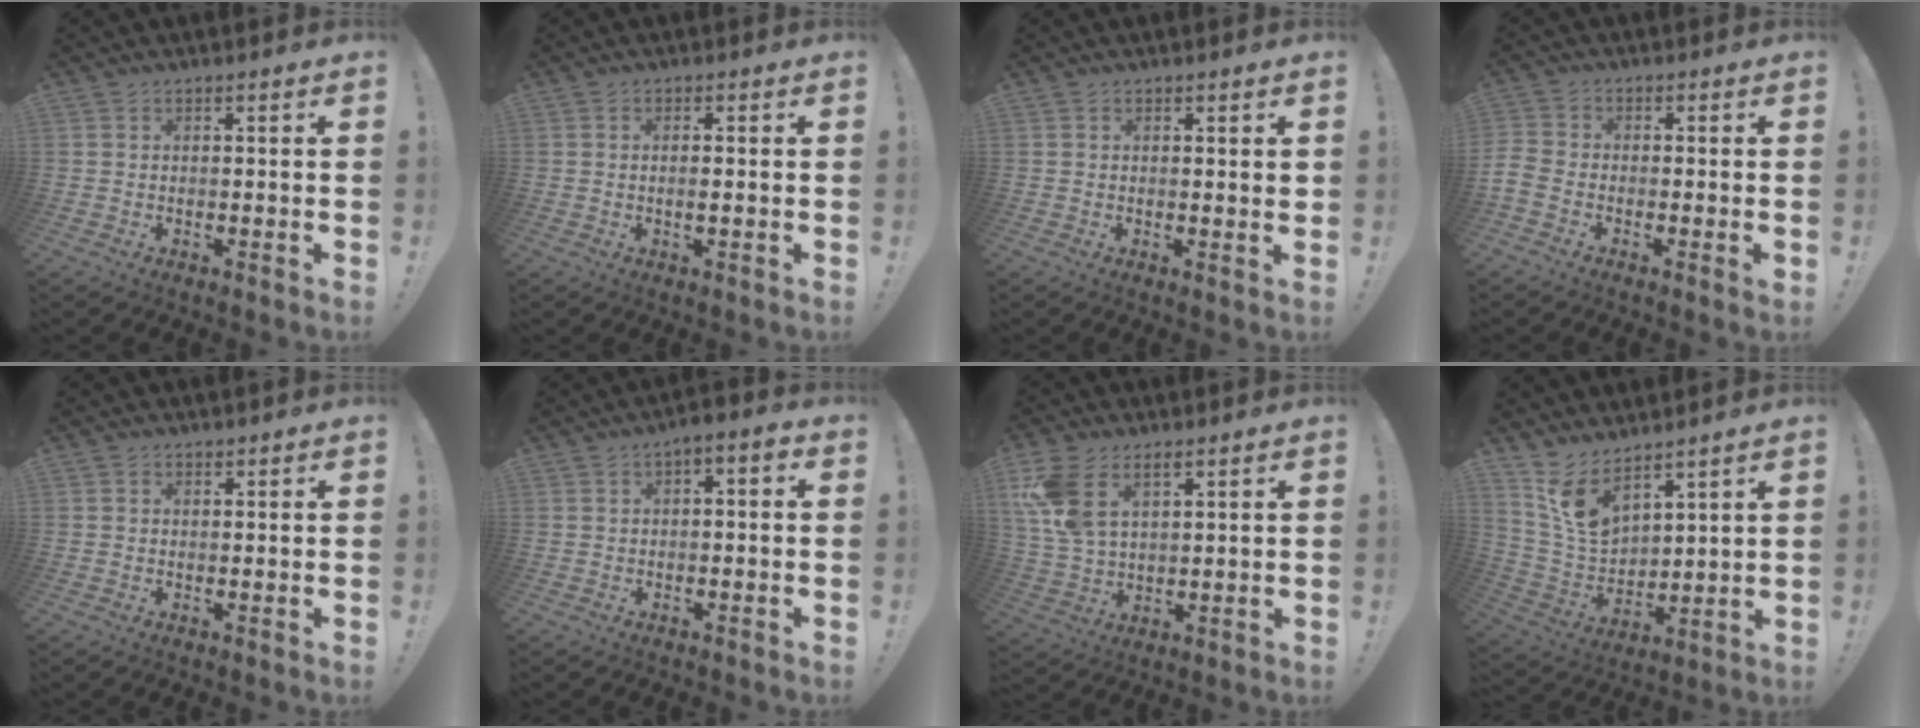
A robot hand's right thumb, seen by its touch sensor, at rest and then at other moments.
{"total": 1.9, "force": [-0.2, 0.2, 1.9], "torque": [-0.029, -0.003, -0.005]}
{"total": 1.4, "force": [0.9, 0.2, 1.0], "torque": [-0.007, -0.005, 0.012]}
{"total": 4.2, "force": [-2.1, 2.2, 2.9], "torque": [-0.065, -0.004, -0.036]}
{"total": 0.6, "force": [0.6, 0.2, 0.1], "torque": [0.003, -0.003, 0.011]}
{"total": 2.8, "force": [-1.0, 1.2, 2.3], "torque": [-0.035, 0.010, -0.022]}
{"total": 9.8, "force": [5.0, 5.5, 6.3], "torque": [-0.128, -0.014, 0.098]}
{"total": 10.9, "force": [8.4, 5.0, 4.8], "torque": [-0.094, -0.062, 0.165]}